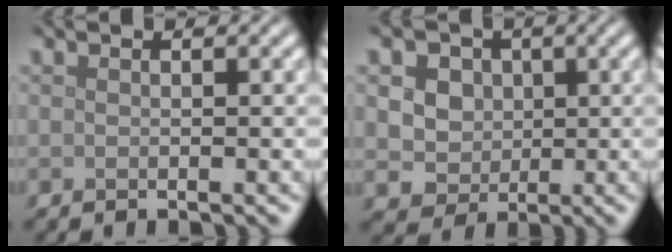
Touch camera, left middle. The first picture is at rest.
{"total": 8.1, "force": [2.5, 6.6, 3.9], "torque": [-0.058, 0.031, 0.024]}